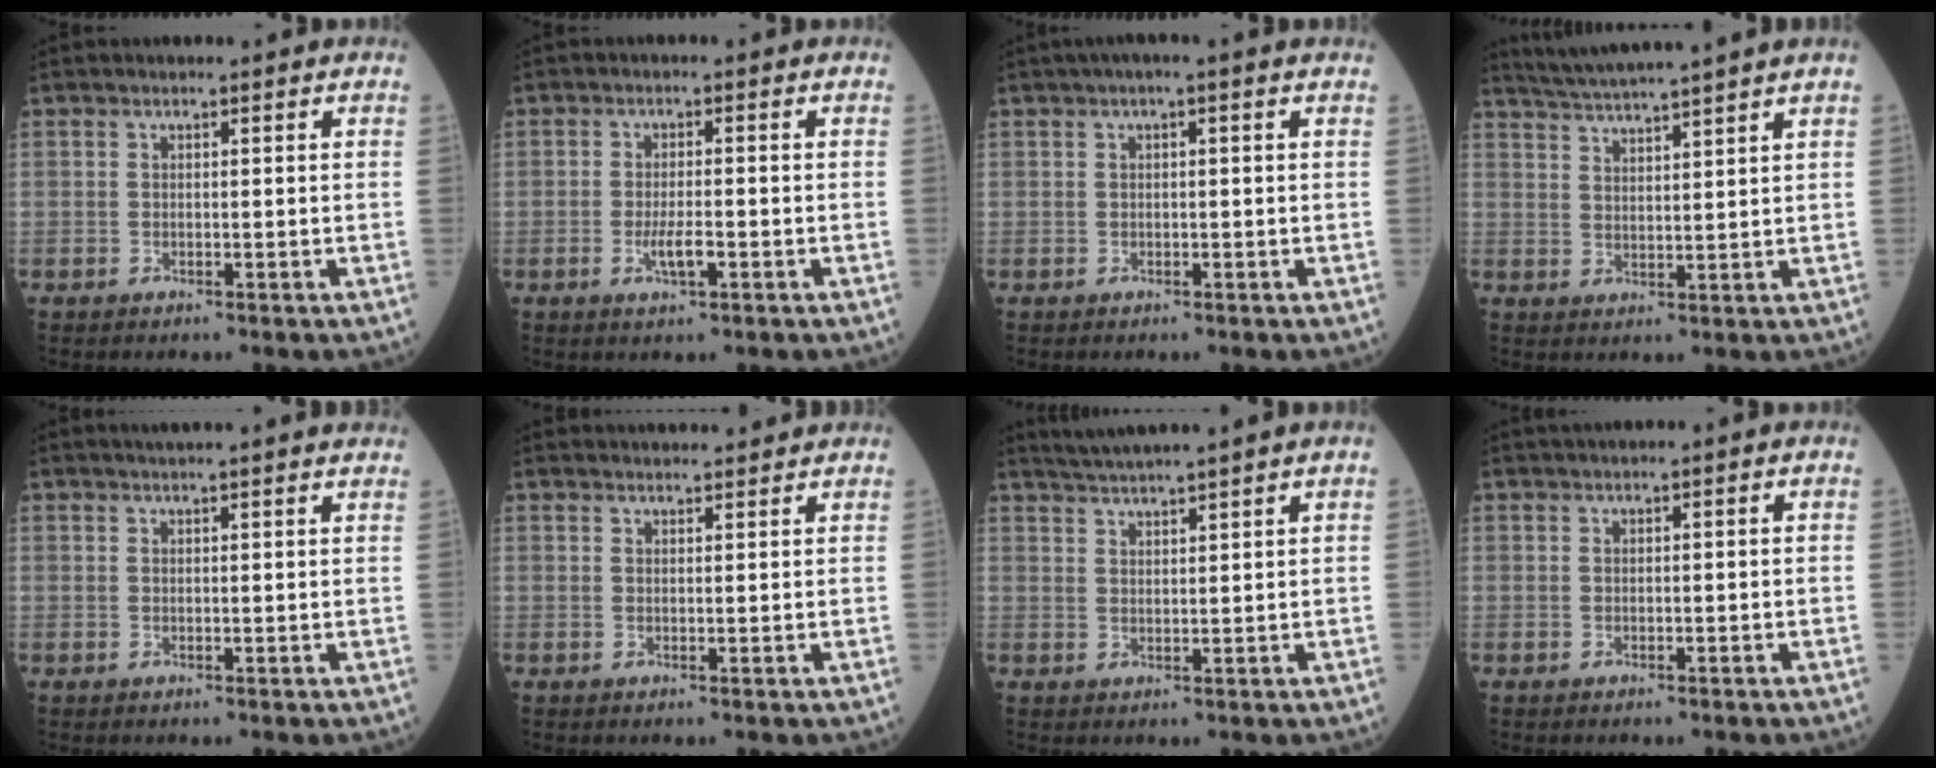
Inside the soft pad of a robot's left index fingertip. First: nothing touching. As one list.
[{"total": 3.2, "force": [-1.2, 0.6, 2.9], "torque": [-0.061, -0.002, -0.021]}, {"total": 2.1, "force": [0.9, 0.0, 1.9], "torque": [-0.033, 0.013, 0.012]}, {"total": 9.2, "force": [8.2, -1.7, 3.7], "torque": [-0.069, 0.015, 0.129]}, {"total": 8.9, "force": [8.0, -0.1, 3.8], "torque": [-0.053, 0.025, 0.084]}, {"total": 8.1, "force": [7.8, 0.8, 1.9], "torque": [-0.024, 0.028, 0.096]}, {"total": 5.9, "force": [5.2, -1.5, 2.4], "torque": [-0.045, 0.015, 0.091]}, {"total": 0.8, "force": [0.6, -0.2, 0.6], "torque": [-0.016, 0.008, 0.017]}]